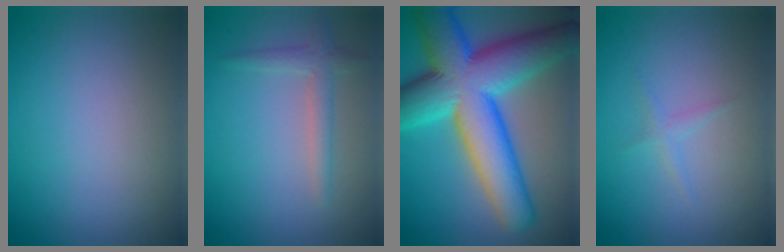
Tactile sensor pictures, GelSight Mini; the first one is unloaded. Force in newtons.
{"total": 2.0, "press": 2.0, "slide": 0.0}
{"total": 14.4, "press": 14.4, "slide": 0.3}
{"total": 0.9, "press": 0.9, "slide": 0.1}